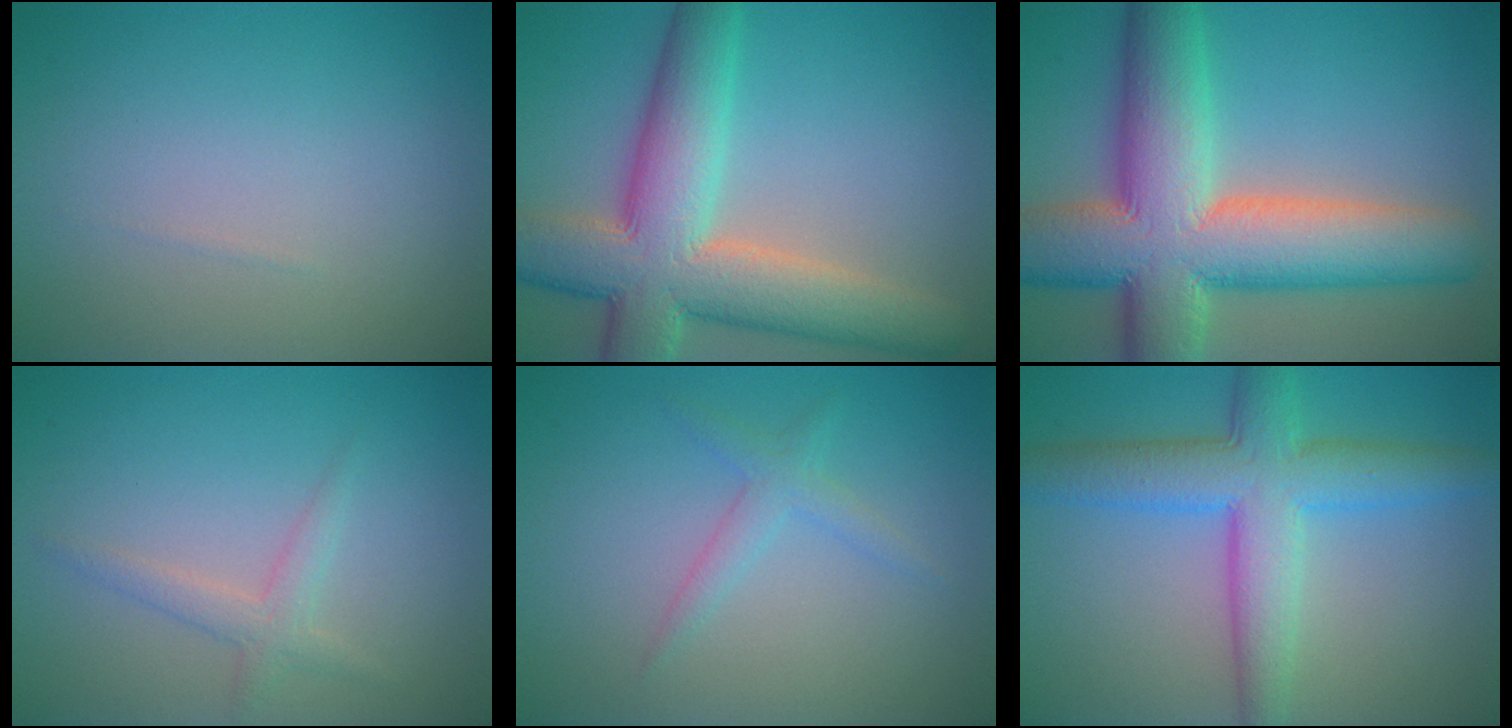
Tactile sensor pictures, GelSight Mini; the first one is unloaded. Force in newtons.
{"total": 10.8, "press": 10.8, "slide": 0.6}
{"total": 13.8, "press": 13.7, "slide": 0.9}
{"total": 1.8, "press": 1.8, "slide": 0.0}
{"total": 1.7, "press": 1.7, "slide": 0.1}
{"total": 6.9, "press": 6.9, "slide": 0.3}